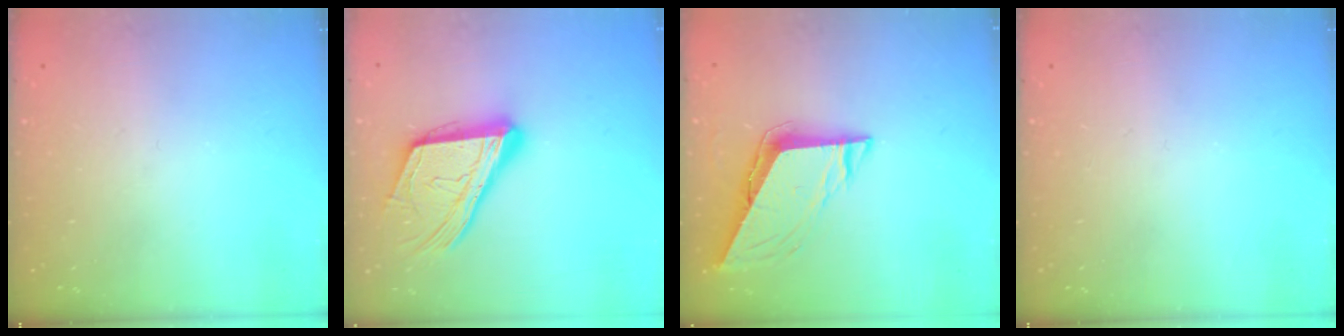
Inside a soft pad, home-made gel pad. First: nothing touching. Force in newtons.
{"total": 19.1, "press": 18.9, "slide": 2.6}
{"total": 8.1, "press": 8.1, "slide": 0.3}
{"total": 0.0}